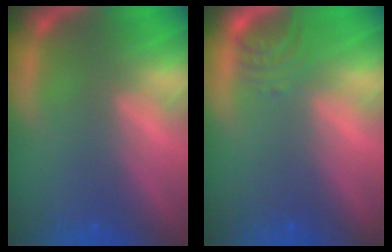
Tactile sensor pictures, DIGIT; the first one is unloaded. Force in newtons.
{"total": 2.5}